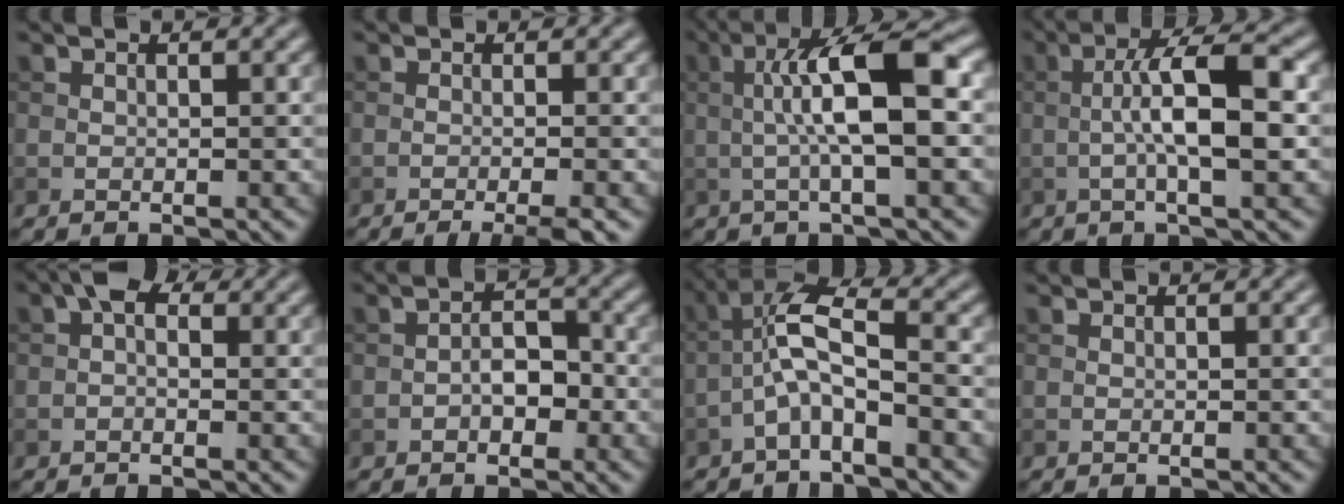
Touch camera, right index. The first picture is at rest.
{"total": 3.0, "force": [-1.7, 0.3, 2.4], "torque": [-0.032, 0.001, -0.033]}
{"total": 8.2, "force": [0.4, 1.8, 8.0], "torque": [-0.128, 0.014, 0.001]}
{"total": 6.5, "force": [-0.5, 1.4, 6.3], "torque": [-0.108, 0.012, -0.013]}
{"total": 1.9, "force": [0.2, 1.2, 1.5], "torque": [-0.022, 0.008, -0.007]}
{"total": 2.7, "force": [-1.0, 1.6, 1.9], "torque": [-0.030, 0.007, -0.020]}
{"total": 4.9, "force": [-2.0, 1.4, 4.2], "torque": [-0.088, 0.019, -0.047]}
{"total": 0.0}